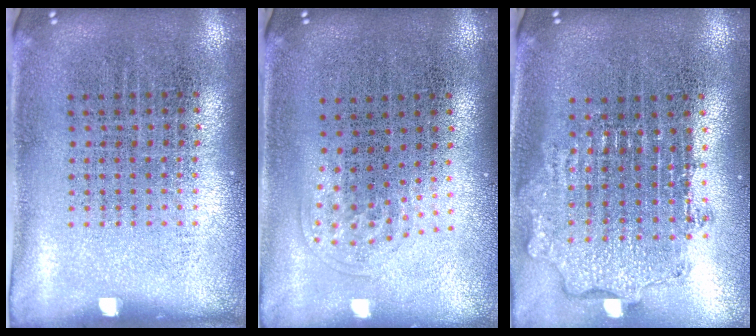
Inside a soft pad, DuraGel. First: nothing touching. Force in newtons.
{"total": 1.0, "press": 0.6, "slide": 0.8}
{"total": 1.9, "press": 1.5, "slide": 1.2}